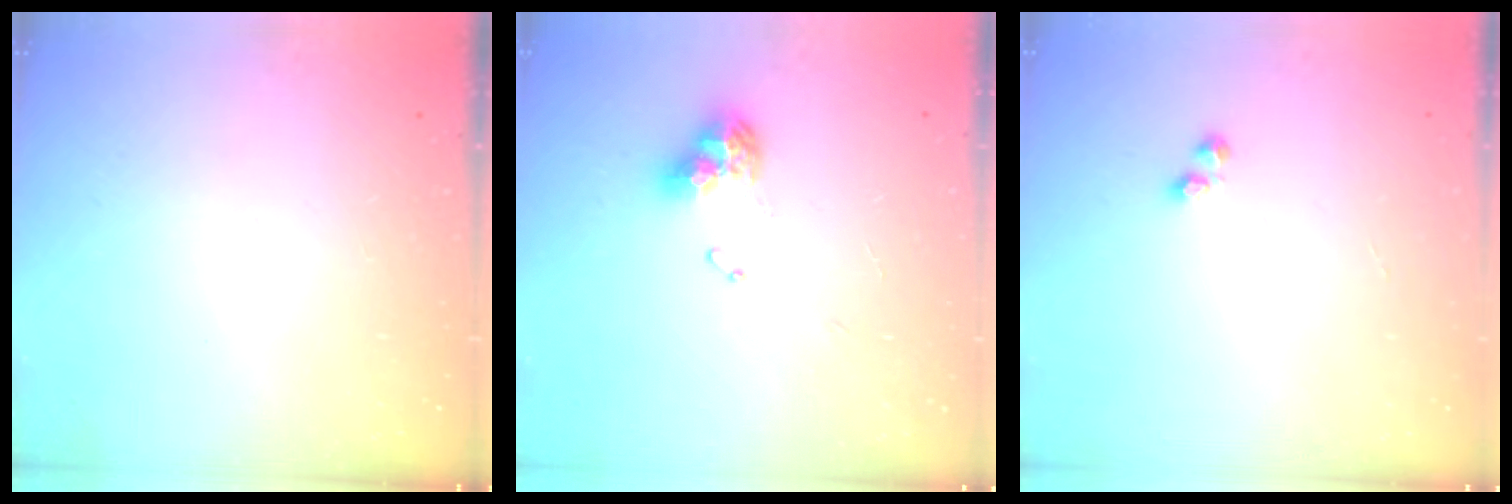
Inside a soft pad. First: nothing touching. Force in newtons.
{"total": 9.4, "press": 9.4, "slide": 1.1}
{"total": 1.6, "press": 1.5, "slide": 0.4}